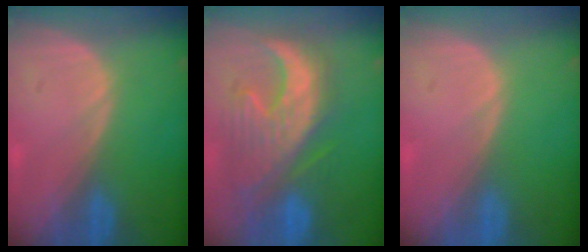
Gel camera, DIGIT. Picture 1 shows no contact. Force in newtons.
{"total": 11.1, "press": 10.7, "slide": 2.9}
{"total": 0.0}